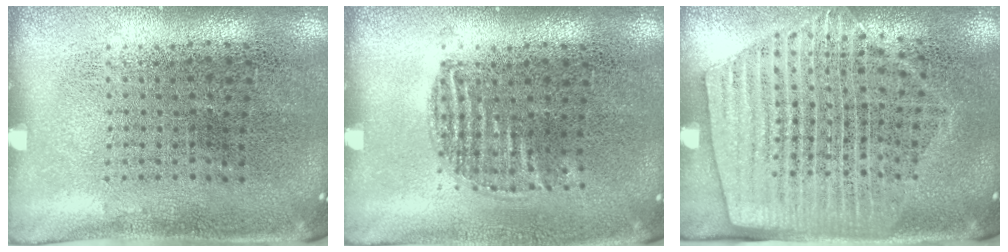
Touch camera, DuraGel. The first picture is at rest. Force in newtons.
{"total": 0.9, "press": 0.8, "slide": 0.3}
{"total": 1.7, "press": 1.5, "slide": 0.8}